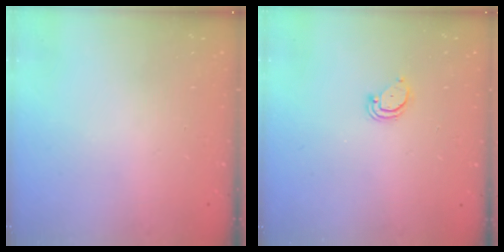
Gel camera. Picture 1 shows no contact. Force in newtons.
{"total": 2.6, "press": 2.6, "slide": 0.2}